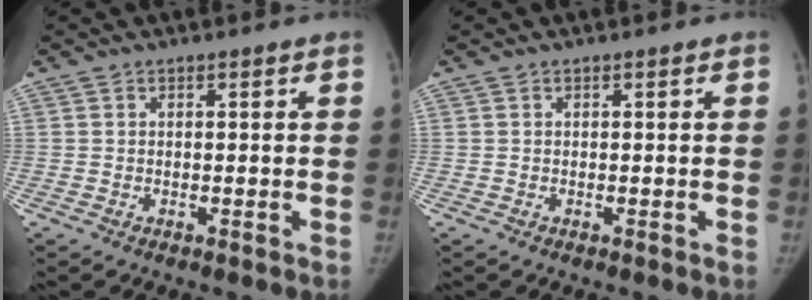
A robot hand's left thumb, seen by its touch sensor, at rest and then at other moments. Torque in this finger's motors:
{"motor_torque": [0.00, 0.00, 0.17, -0.17, 0.00]}